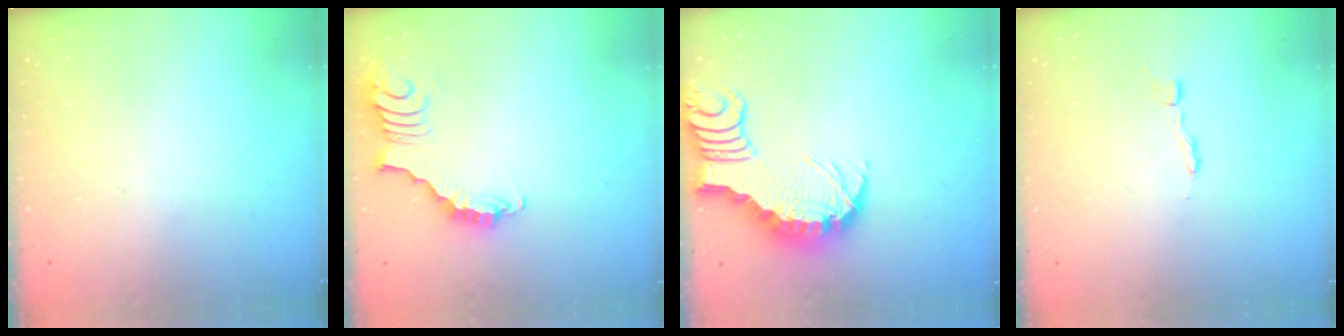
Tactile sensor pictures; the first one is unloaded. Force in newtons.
{"total": 3.8, "press": 3.8, "slide": 0.7}
{"total": 3.2, "press": 3.2, "slide": 0.5}
{"total": 2.5, "press": 2.5, "slide": 0.3}